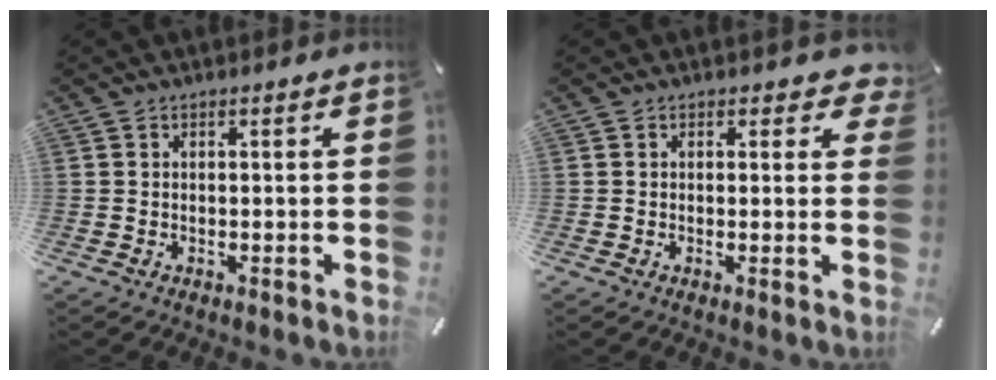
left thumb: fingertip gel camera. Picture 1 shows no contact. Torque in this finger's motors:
{"motor_torque": [0.60, 0.04, 0.39, 0.06, 0.02]}